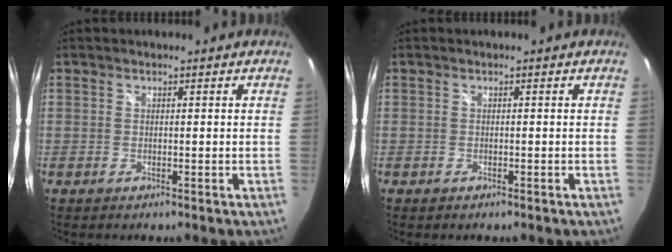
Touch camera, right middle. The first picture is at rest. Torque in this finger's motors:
{"motor_torque": [-0.18, -0.01, -0.02, 0.00]}